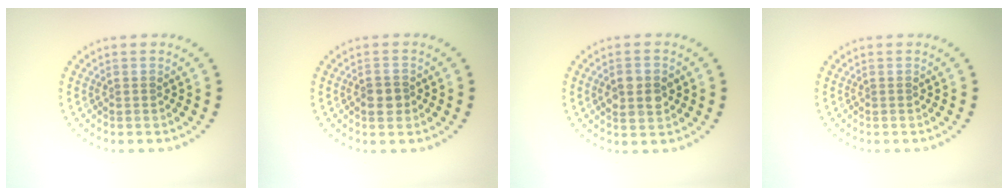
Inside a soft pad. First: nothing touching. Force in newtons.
{"total": 1.8, "press": 1.7, "slide": 0.6}
{"total": 3.6, "press": 3.6, "slide": 0.1}
{"total": 0.0}